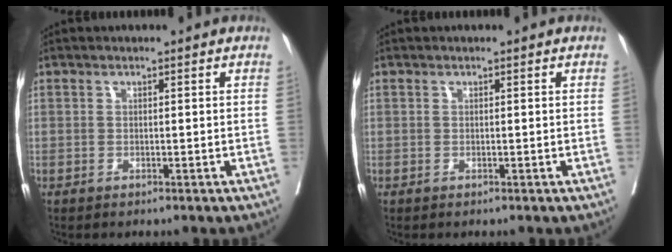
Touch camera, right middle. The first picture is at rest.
{"total": 0.0}